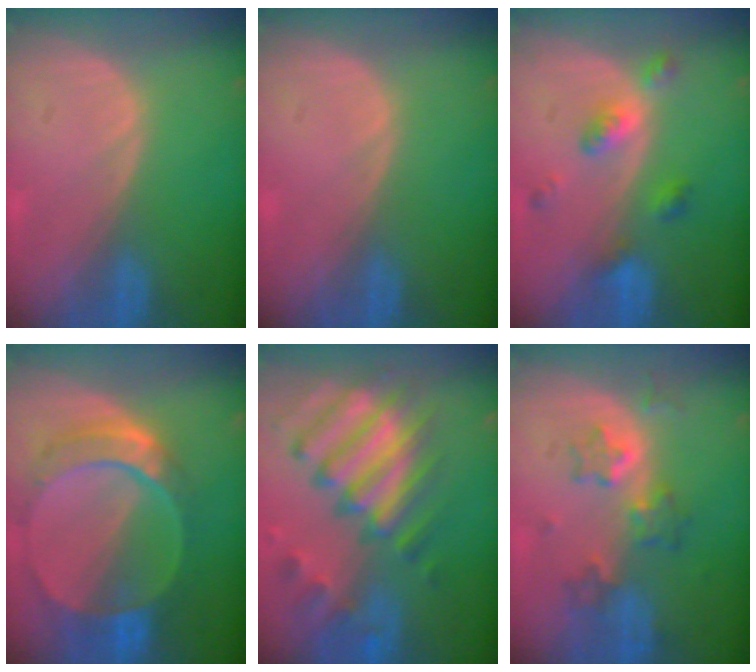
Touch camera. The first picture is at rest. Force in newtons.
{"total": 0.0}
{"total": 5.1, "press": 4.6, "slide": 2.2}
{"total": 9.4, "press": 8.3, "slide": 4.5}
{"total": 12.4, "press": 10.7, "slide": 6.2}
{"total": 6.0, "press": 5.7, "slide": 1.8}